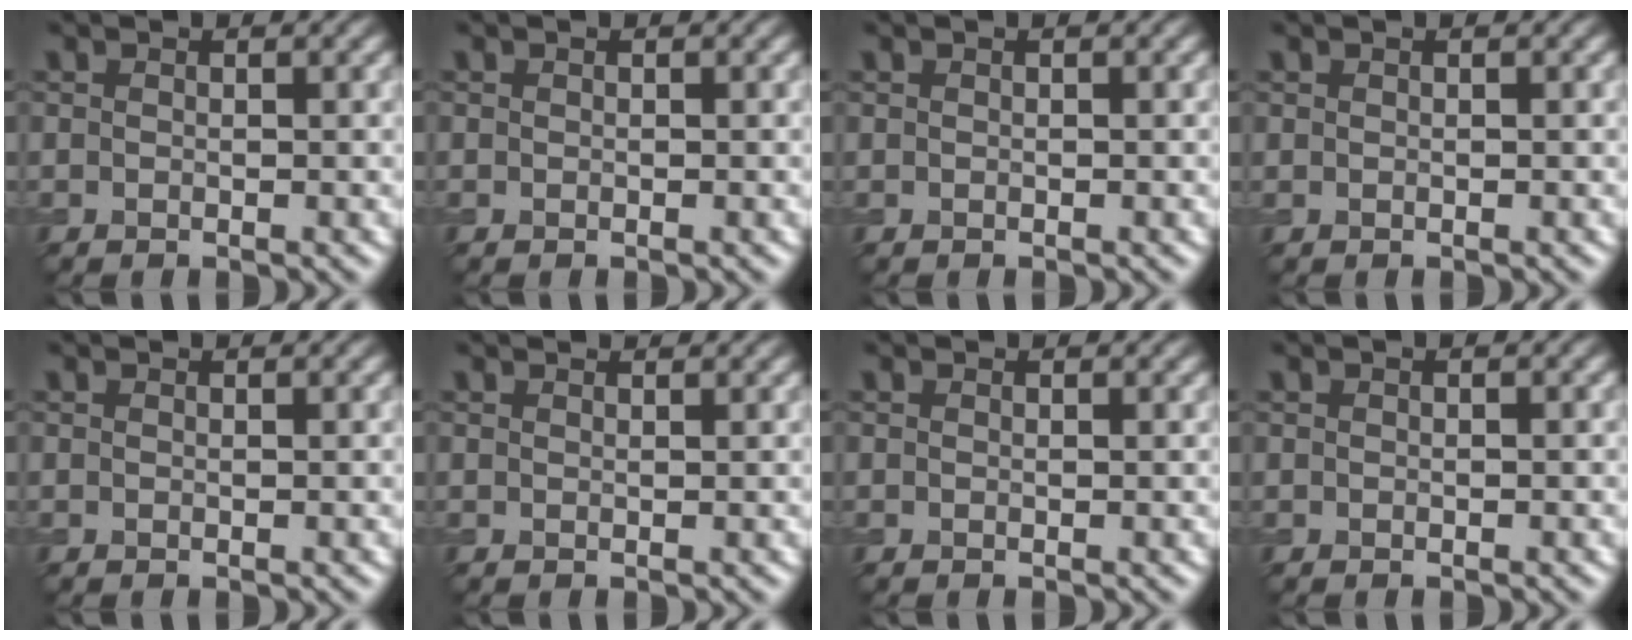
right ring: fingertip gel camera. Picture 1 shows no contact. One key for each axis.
{"total": 0.0}
{"total": 0.0}
{"total": 0.0}
{"total": 0.8, "fx": 0.8, "fy": 0.1, "fz": 0.2, "tx": -0.004, "ty": -0.003, "tz": 0.006}
{"total": 1.8, "fx": 1.6, "fy": 0.3, "fz": 0.6, "tx": -0.010, "ty": -0.001, "tz": 0.013}
{"total": 0.9, "fx": 0.9, "fy": 0.1, "fz": 0.2, "tx": -0.005, "ty": -0.004, "tz": 0.008}
{"total": 0.0}